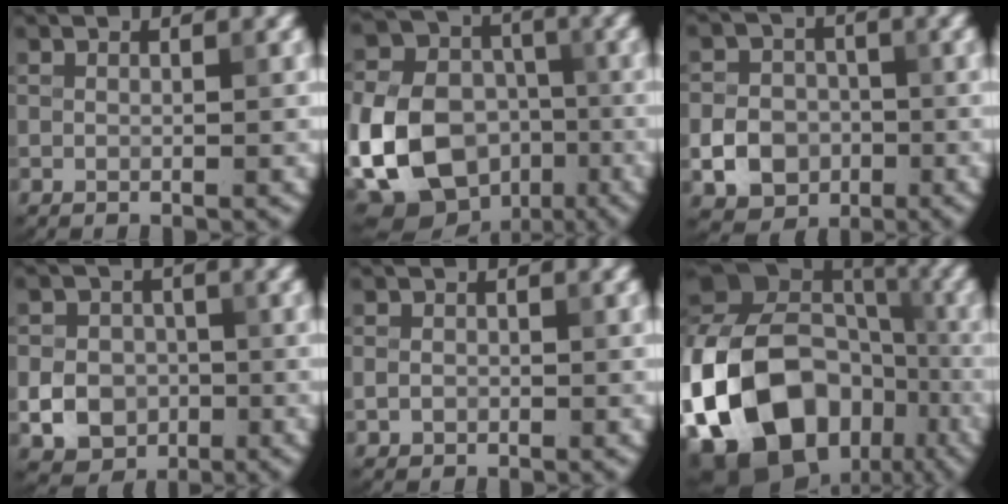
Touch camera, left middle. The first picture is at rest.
{"total": 14.0, "force": [-4.4, 11.0, 7.5], "torque": [-0.156, -0.033, -0.090]}
{"total": 4.6, "force": [-1.3, 3.9, 2.0], "torque": [-0.031, 0.001, -0.030]}
{"total": 4.5, "force": [-1.1, 3.9, 2.0], "torque": [-0.031, 0.001, -0.027]}
{"total": 1.2, "force": [-0.3, 1.0, 0.4], "torque": [-0.005, -0.002, -0.010]}
{"total": 18.7, "force": [-6.5, 13.6, 11.1], "torque": [-0.230, -0.001, -0.123]}